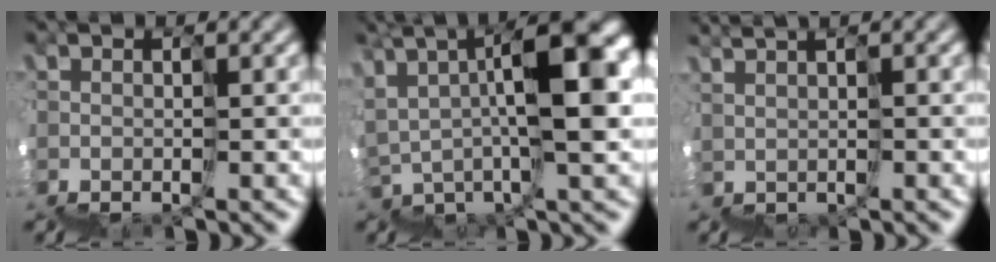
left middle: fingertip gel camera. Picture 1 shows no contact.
{"total": 9.6, "force": [5.0, 2.4, 7.9], "torque": [-0.143, 0.044, 0.089]}
{"total": 2.8, "force": [2.7, 0.2, 0.7], "torque": [0.009, 0.027, 0.052]}